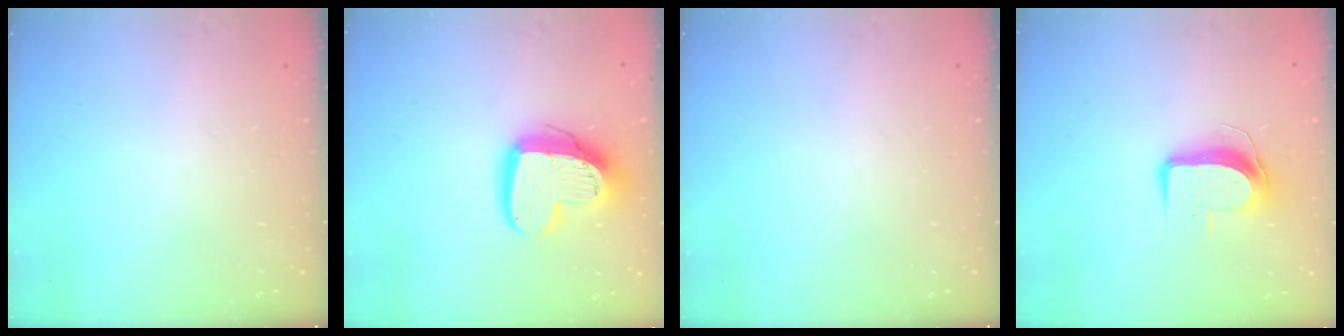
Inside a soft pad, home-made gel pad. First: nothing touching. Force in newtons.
{"total": 15.8, "press": 15.8, "slide": 1.3}
{"total": 0.0}
{"total": 10.0, "press": 10.0, "slide": 1.0}